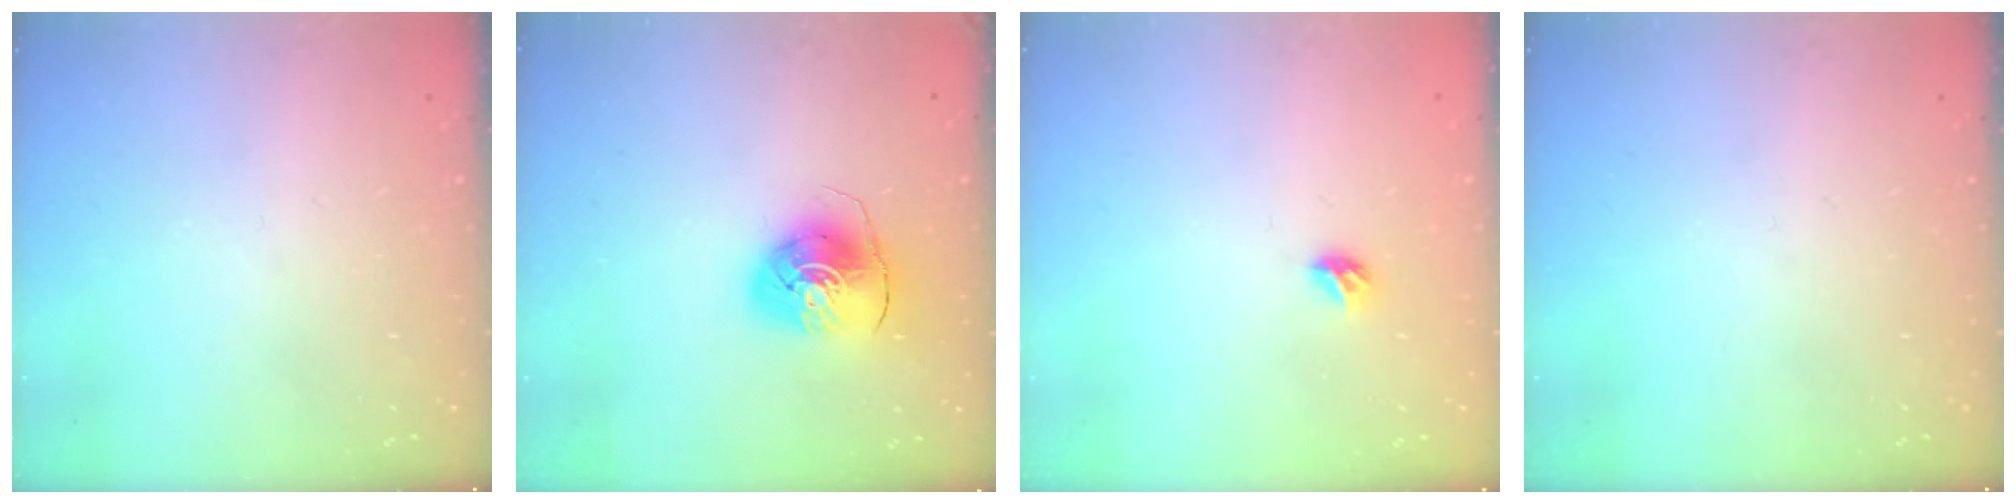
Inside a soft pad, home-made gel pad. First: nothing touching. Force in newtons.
{"total": 9.3, "press": 9.2, "slide": 1.1}
{"total": 3.3, "press": 3.2, "slide": 0.8}
{"total": 0.0}